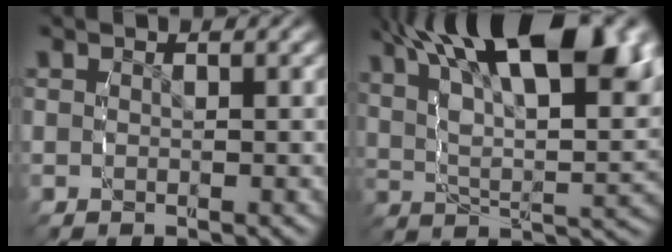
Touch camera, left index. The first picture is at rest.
{"total": 15.2, "force": [6.7, 6.7, 11.8], "torque": [-0.185, 0.018, 0.092]}